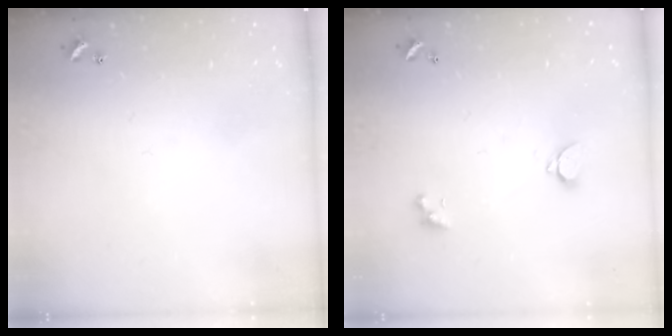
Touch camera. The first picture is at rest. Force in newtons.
{"total": 2.1, "press": 1.8, "slide": 1.0}